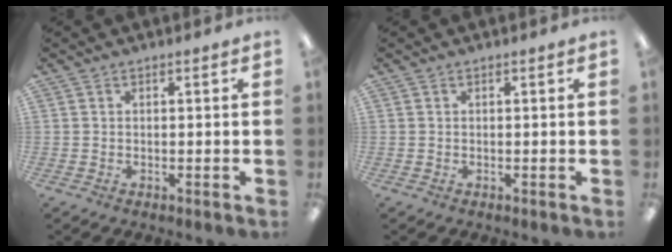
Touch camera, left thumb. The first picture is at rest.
{"total": 0.0}